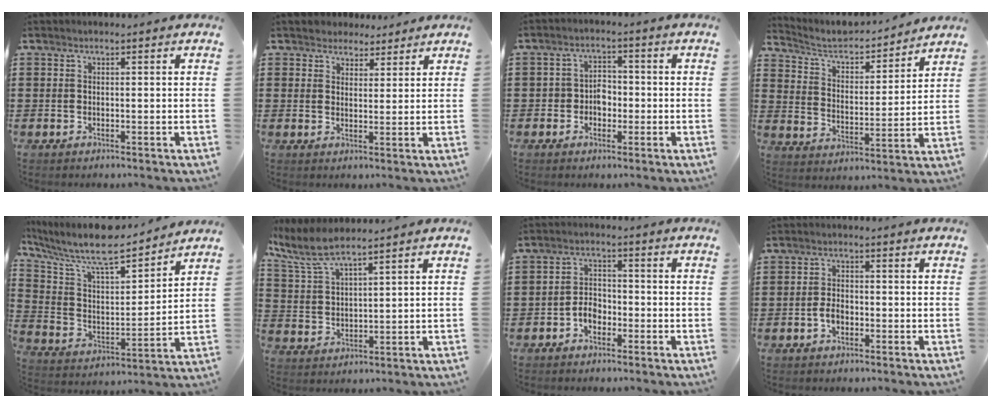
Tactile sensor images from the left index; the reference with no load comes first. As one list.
[{"total": 3.3, "force": [2.7, 1.9, -0.1], "torque": [-0.012, 0.007, 0.052]}, {"total": 3.2, "force": [-1.0, 2.7, 1.5], "torque": [-0.037, 0.007, -0.025]}, {"total": 4.5, "force": [4.1, 1.2, 1.5], "torque": [-0.052, -0.032, 0.062]}, {"total": 10.0, "force": [8.5, 2.1, 4.8], "torque": [-0.130, -0.055, 0.146]}, {"total": 6.3, "force": [5.2, 1.1, 3.3], "torque": [-0.084, -0.014, 0.095]}, {"total": 3.2, "force": [-1.8, 2.1, 1.6], "torque": [-0.034, 0.006, -0.037]}, {"total": 2.5, "force": [-0.9, 1.5, 1.9], "torque": [-0.045, 0.001, -0.019]}]